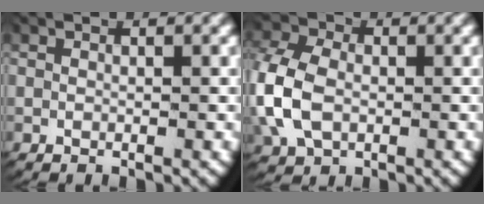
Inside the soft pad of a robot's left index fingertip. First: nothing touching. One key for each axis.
{"total": 5.5, "fx": -0.2, "fy": 4.5, "fz": 3.2, "tx": -0.103, "ty": -0.014, "tz": 0.005}